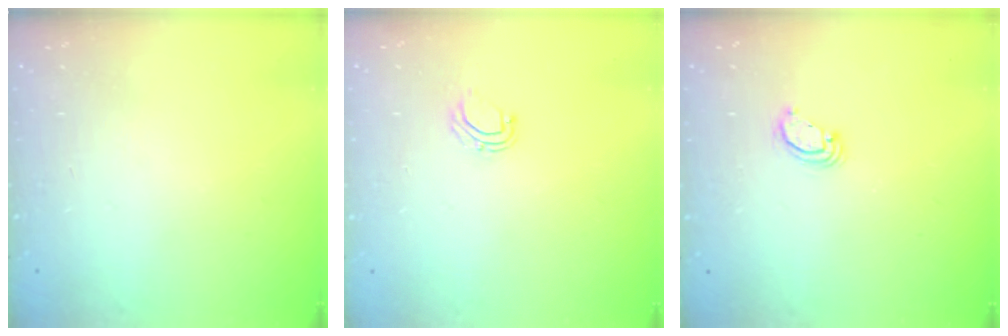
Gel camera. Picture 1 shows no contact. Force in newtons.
{"total": 4.9, "press": 4.8, "slide": 0.5}
{"total": 2.9, "press": 2.9, "slide": 0.1}